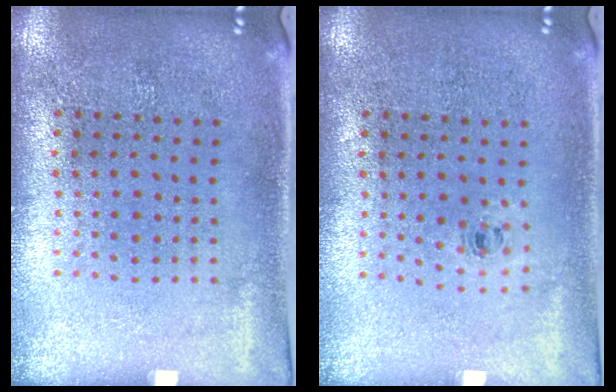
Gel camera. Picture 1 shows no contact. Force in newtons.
{"total": 0.6, "press": 0.3, "slide": 0.5}